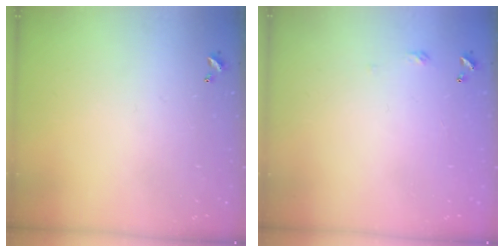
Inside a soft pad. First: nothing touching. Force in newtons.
{"total": 2.7, "press": 2.6, "slide": 0.4}